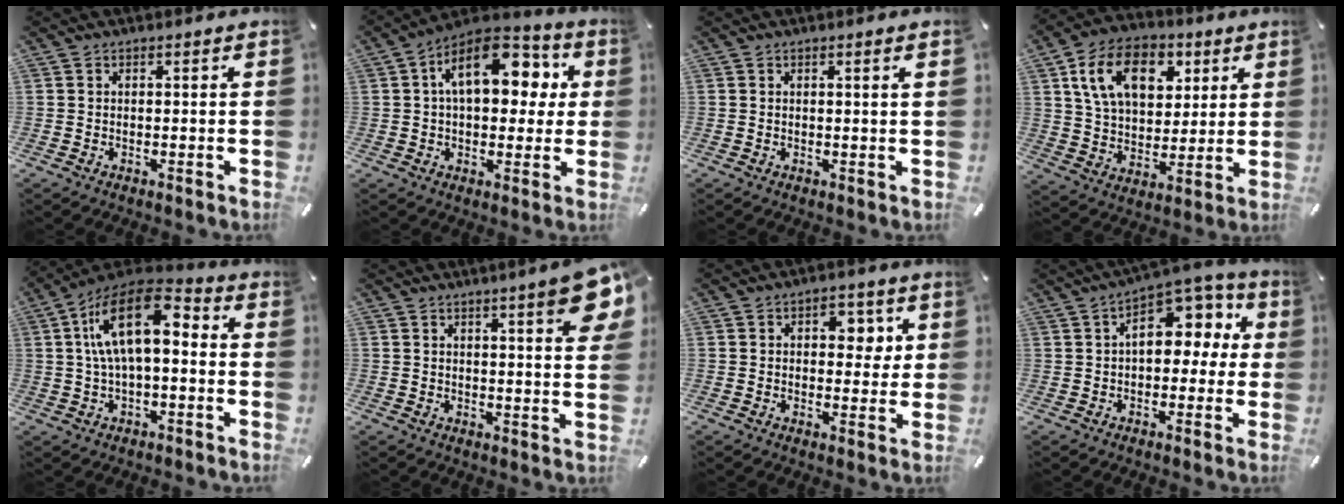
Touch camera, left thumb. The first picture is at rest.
{"total": 15.5, "force": [4.7, 9.5, 11.3], "torque": [-0.175, -0.006, 0.079]}
{"total": 1.3, "force": [0.4, -0.1, 1.2], "torque": [-0.023, -0.002, 0.007]}
{"total": 15.2, "force": [6.3, 10.6, 8.9], "torque": [-0.149, -0.008, 0.116]}
{"total": 14.8, "force": [2.3, 7.2, 12.8], "torque": [-0.246, -0.008, 0.038]}
{"total": 10.0, "force": [5.3, 1.9, 8.2], "torque": [-0.114, -0.028, 0.085]}
{"total": 6.3, "force": [1.9, 4.0, 4.5], "torque": [-0.041, -0.009, 0.020]}
{"total": 11.6, "force": [3.6, 7.2, 8.5], "torque": [-0.118, -0.021, 0.059]}